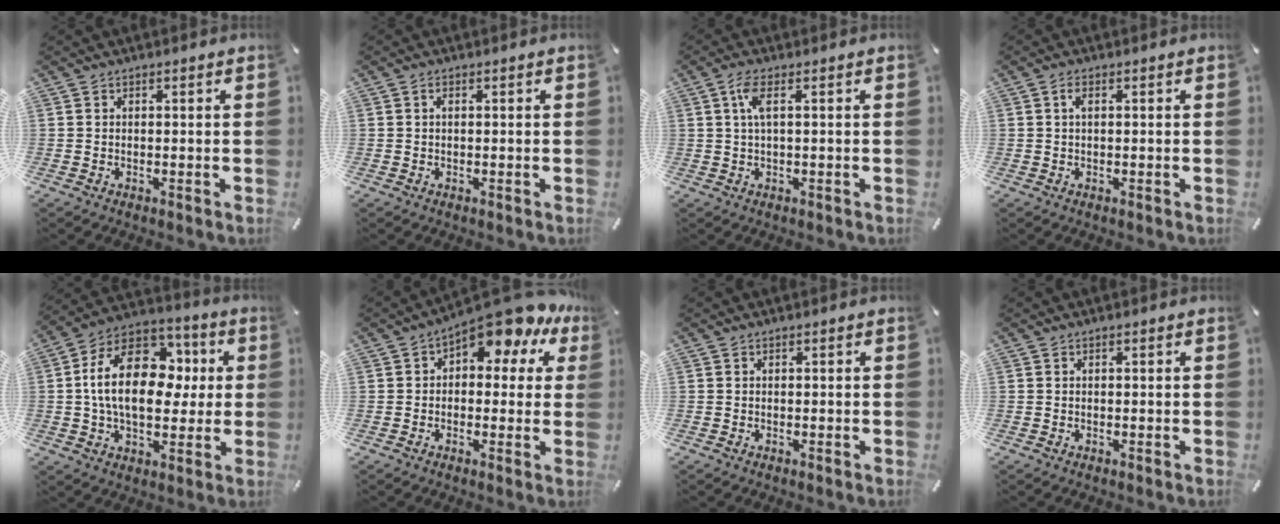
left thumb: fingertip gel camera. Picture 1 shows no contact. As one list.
[{"total": 0.8, "force": [0.1, 0.3, 0.7], "torque": [-0.015, 0.002, 0.001]}, {"total": 4.3, "force": [1.0, 1.0, 4.0], "torque": [-0.082, 0.004, 0.016]}, {"total": 1.4, "force": [0.3, 0.5, 1.3], "torque": [-0.027, 0.004, 0.004]}, {"total": 20.1, "force": [2.3, 13.7, 14.5], "torque": [-0.269, 0.005, 0.037]}, {"total": 11.9, "force": [8.2, 5.1, 7.0], "torque": [-0.103, -0.056, 0.145]}, {"total": 0.0}, {"total": 0.0}]